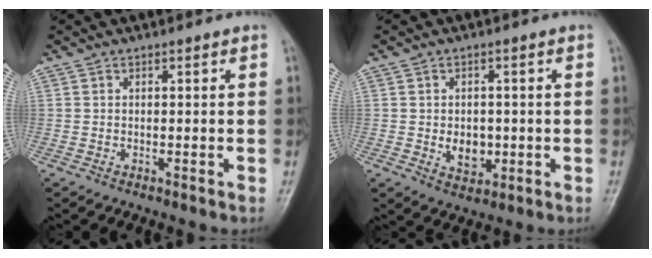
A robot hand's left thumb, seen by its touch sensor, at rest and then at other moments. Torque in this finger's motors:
{"motor_torque": [-0.03, 0.12, 0.12, -0.01, 0.01]}